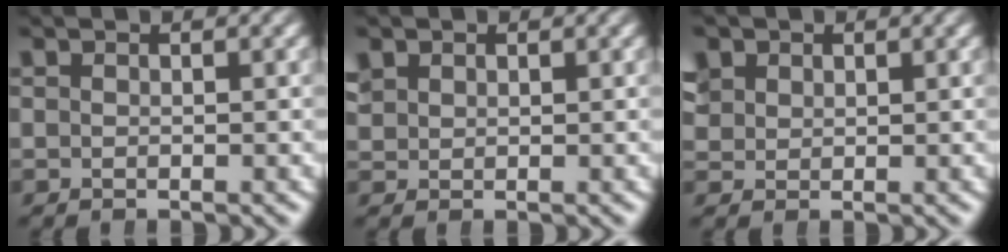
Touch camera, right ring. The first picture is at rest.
{"total": 2.1, "force": [1.1, 1.7, 0.7], "torque": [-0.015, 0.004, 0.024]}
{"total": 3.1, "force": [1.6, 2.4, 1.2], "torque": [-0.028, 0.003, 0.033]}